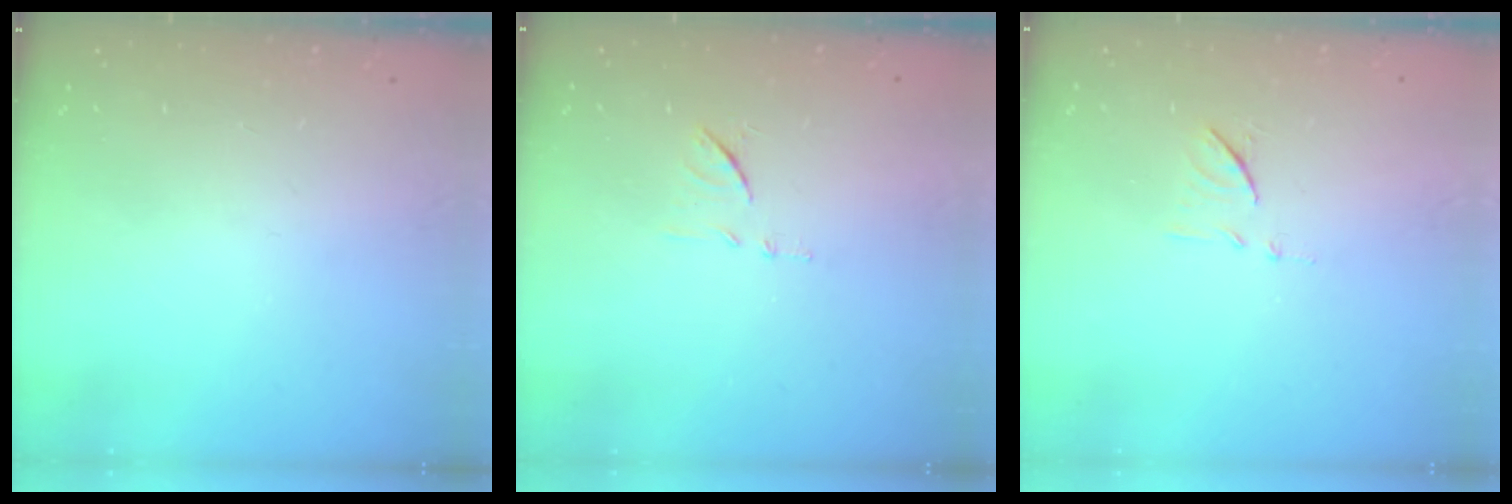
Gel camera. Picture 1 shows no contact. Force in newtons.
{"total": 8.2, "press": 8.2, "slide": 0.6}
{"total": 8.1, "press": 8.0, "slide": 0.7}